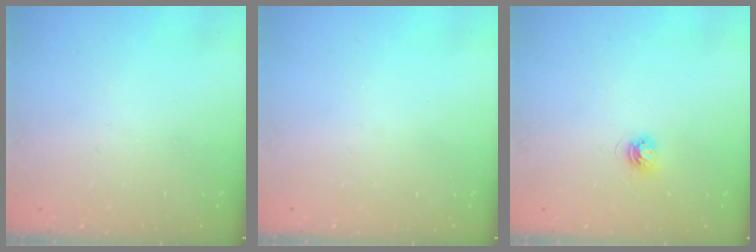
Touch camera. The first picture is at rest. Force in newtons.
{"total": 0.0}
{"total": 3.9, "press": 3.9, "slide": 0.4}